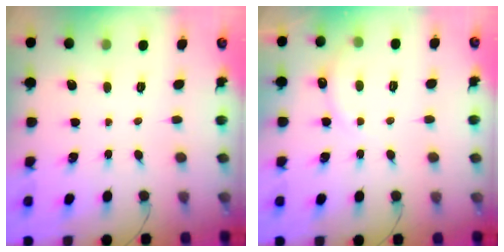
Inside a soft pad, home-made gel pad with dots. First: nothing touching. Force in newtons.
{"total": 7.6, "press": 7.5, "slide": 1.3}